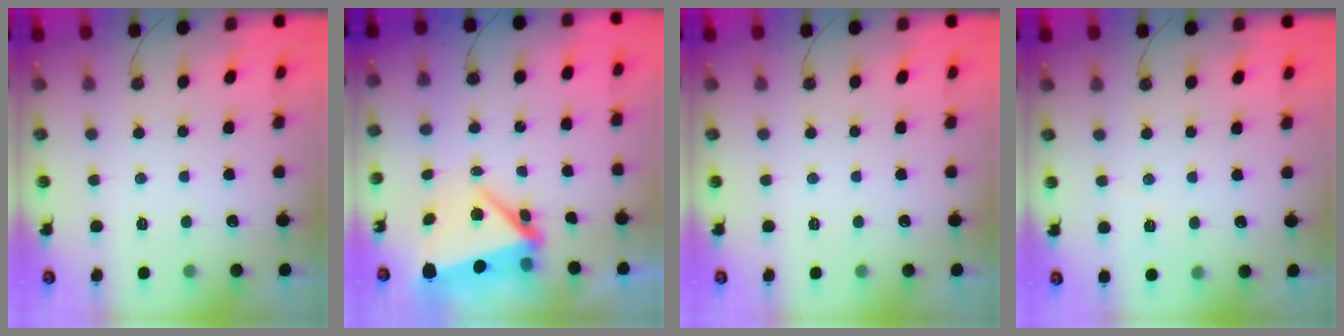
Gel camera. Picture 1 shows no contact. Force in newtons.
{"total": 6.7, "press": 6.6, "slide": 1.5}
{"total": 0.0}
{"total": 2.9, "press": 2.1, "slide": 2.0}